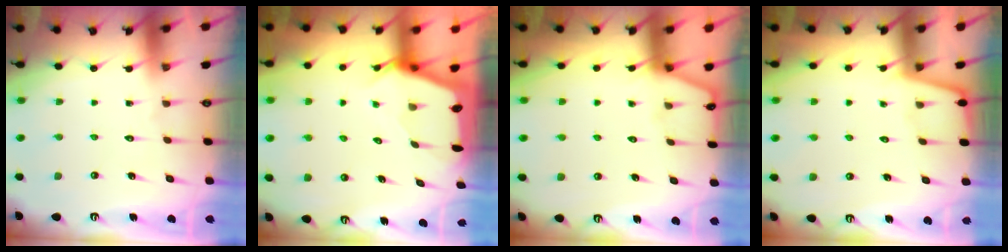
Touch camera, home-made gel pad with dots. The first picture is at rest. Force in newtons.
{"total": 2.5, "press": 2.5, "slide": 0.3}
{"total": 1.8, "press": 1.8, "slide": 0.3}
{"total": 2.3, "press": 2.3, "slide": 0.3}